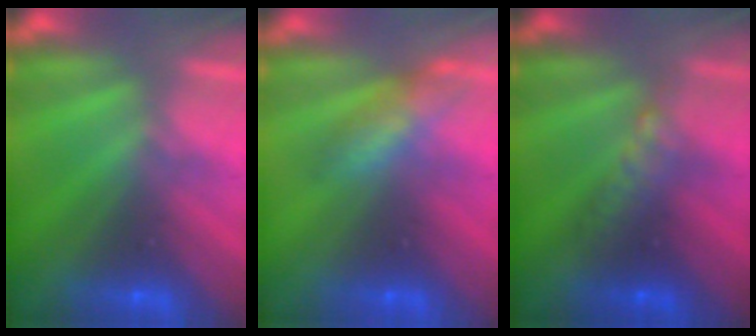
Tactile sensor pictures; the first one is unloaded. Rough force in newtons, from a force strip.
{"total": 2.8}
{"total": 3.1}